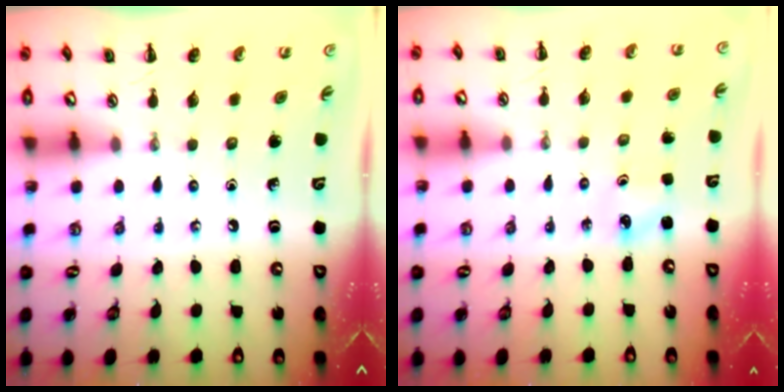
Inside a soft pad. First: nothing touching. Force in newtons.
{"total": 3.1, "press": 2.9, "slide": 1.0}